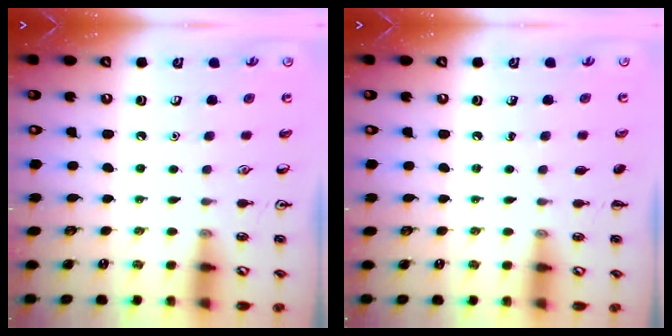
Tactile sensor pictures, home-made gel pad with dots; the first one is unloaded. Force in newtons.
{"total": 0.0}